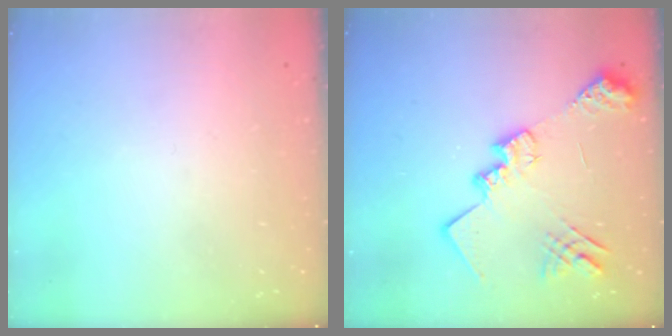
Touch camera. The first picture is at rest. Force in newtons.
{"total": 18.4, "press": 18.4, "slide": 1.6}